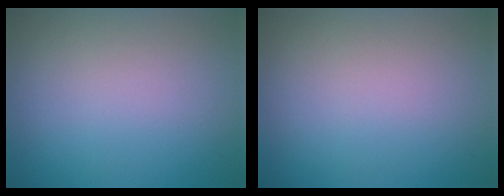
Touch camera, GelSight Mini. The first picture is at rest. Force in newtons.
{"total": 0.0}